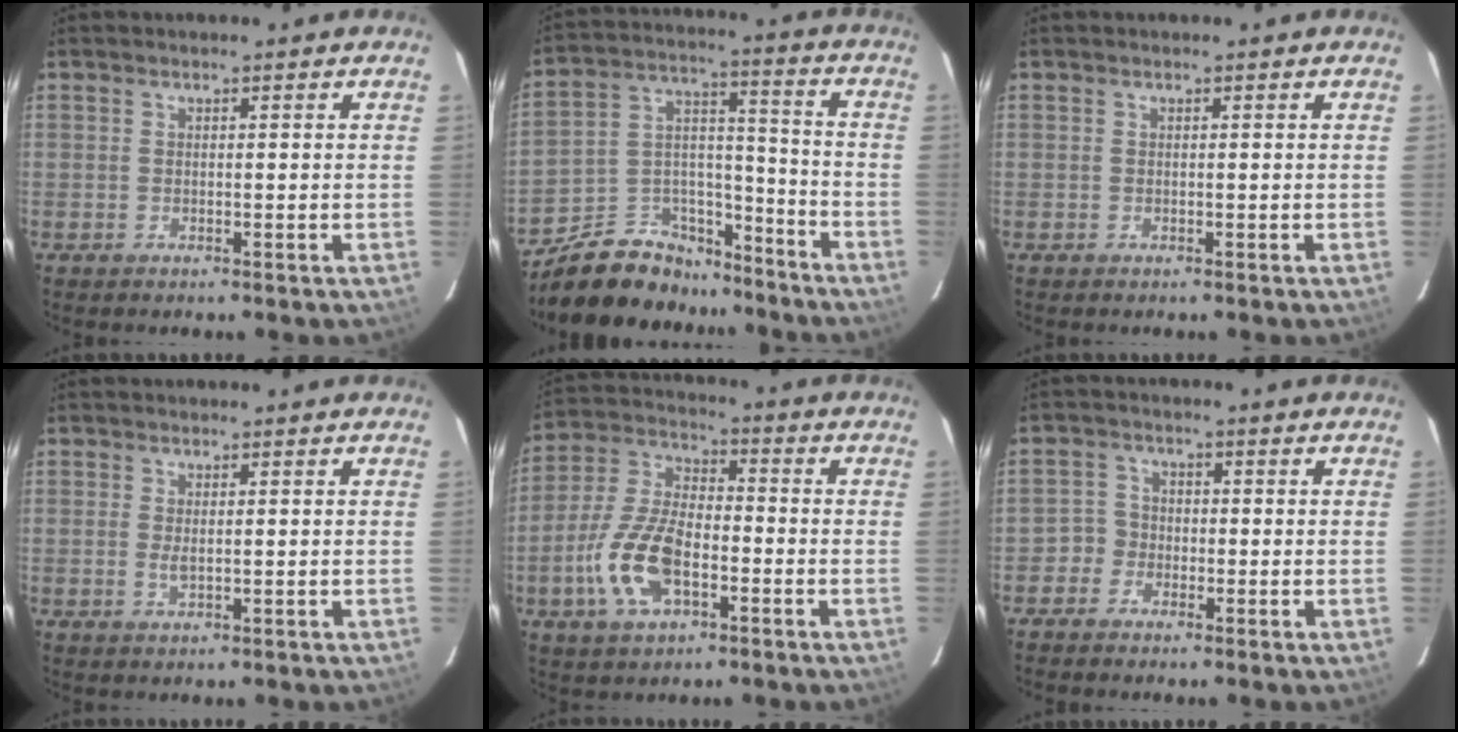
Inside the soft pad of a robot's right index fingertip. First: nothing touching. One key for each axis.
{"total": 16.2, "fx": -12.6, "fy": 8.7, "fz": 5.3, "tx": -0.112, "ty": 0.065, "tz": -0.190}
{"total": 0.0}
{"total": 1.5, "fx": 0.1, "fy": 0.5, "fz": 1.4, "tx": -0.028, "ty": -0.001, "tz": 0.004}
{"total": 13.4, "fx": -5.1, "fy": 6.5, "fz": 10.5, "tx": -0.229, "ty": 0.004, "tz": -0.093}
{"total": 3.2, "fx": -1.9, "fy": 2.6, "fz": -0.1, "tx": 0.002, "ty": 0.015, "tz": -0.039}